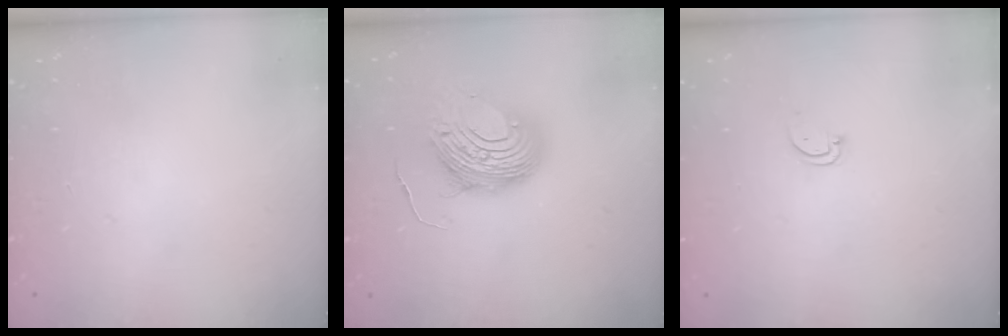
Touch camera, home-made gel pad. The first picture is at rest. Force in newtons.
{"total": 12.1, "press": 12.1, "slide": 1.2}
{"total": 3.1, "press": 3.1, "slide": 0.2}